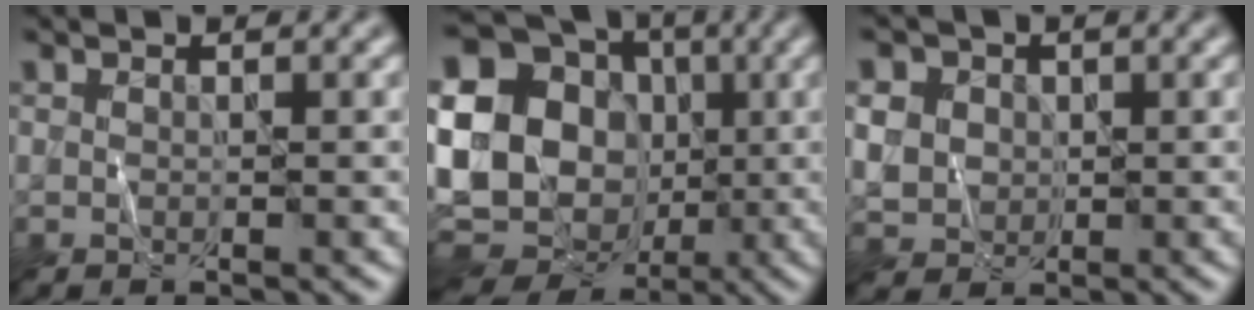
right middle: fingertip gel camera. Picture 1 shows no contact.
{"total": 23.7, "force": [-0.9, 21.6, 9.6], "torque": [-0.207, 0.026, -0.070]}
{"total": 4.7, "force": [1.2, 4.2, 1.8], "torque": [-0.057, 0.014, 0.020]}